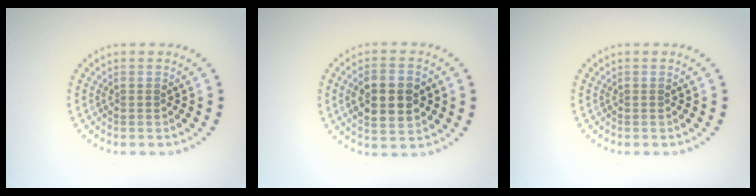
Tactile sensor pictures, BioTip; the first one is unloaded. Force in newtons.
{"total": 5.5, "press": 5.5, "slide": 0.4}
{"total": 0.0}